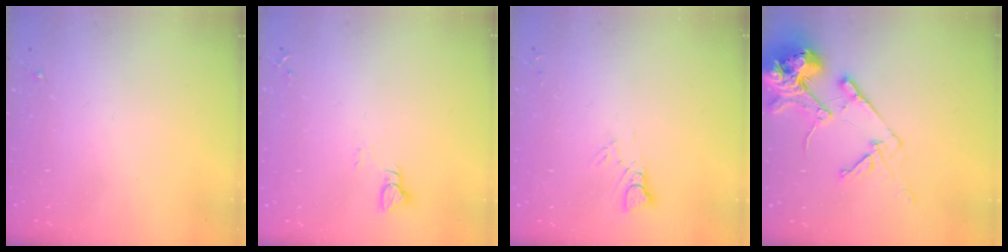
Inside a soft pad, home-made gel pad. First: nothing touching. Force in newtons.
{"total": 2.9, "press": 2.9, "slide": 0.2}
{"total": 3.2, "press": 3.2, "slide": 0.0}
{"total": 16.6, "press": 16.5, "slide": 2.3}